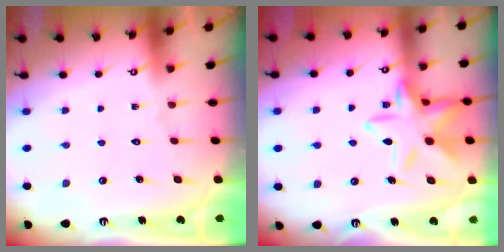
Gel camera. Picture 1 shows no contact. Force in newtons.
{"total": 14.9, "press": 14.9, "slide": 1.1}